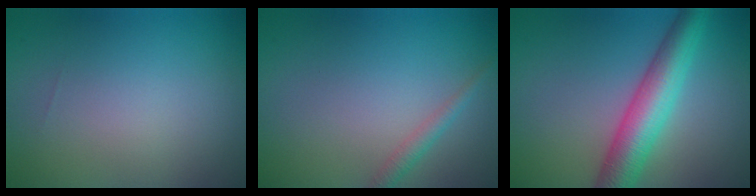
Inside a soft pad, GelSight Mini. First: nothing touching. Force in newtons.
{"total": 1.3, "press": 1.3, "slide": 0.0}
{"total": 6.4, "press": 6.4, "slide": 0.3}